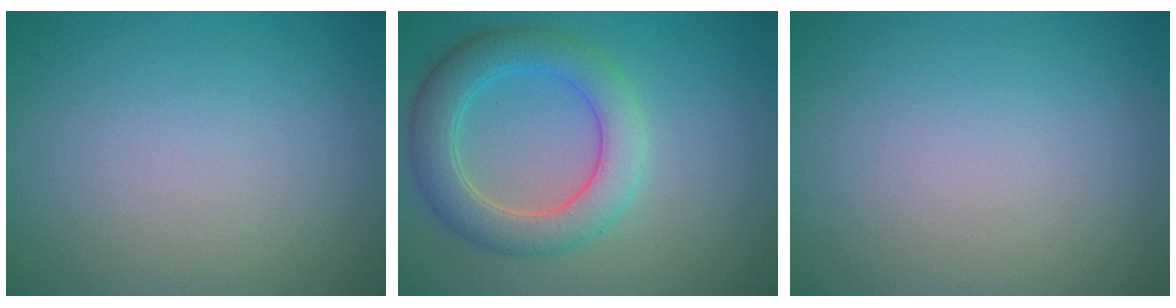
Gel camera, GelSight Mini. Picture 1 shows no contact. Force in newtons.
{"total": 5.5, "press": 5.5, "slide": 0.2}
{"total": 0.0}